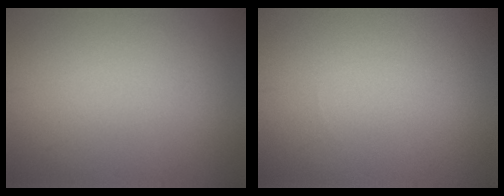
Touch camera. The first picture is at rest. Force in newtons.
{"total": 0.0}